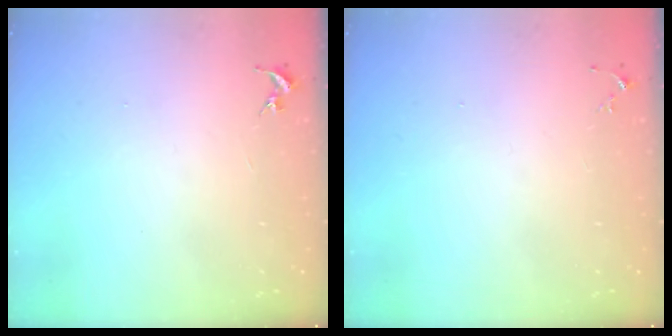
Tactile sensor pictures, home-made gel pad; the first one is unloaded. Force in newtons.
{"total": 4.1, "press": 4.0, "slide": 0.5}